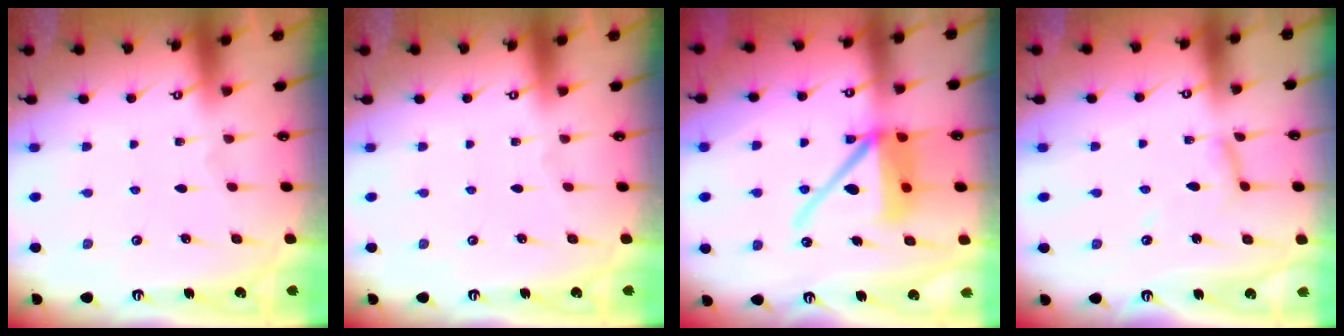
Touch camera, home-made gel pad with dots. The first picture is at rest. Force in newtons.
{"total": 0.0}
{"total": 15.2, "press": 15.1, "slide": 2.1}
{"total": 5.2, "press": 5.2, "slide": 0.5}